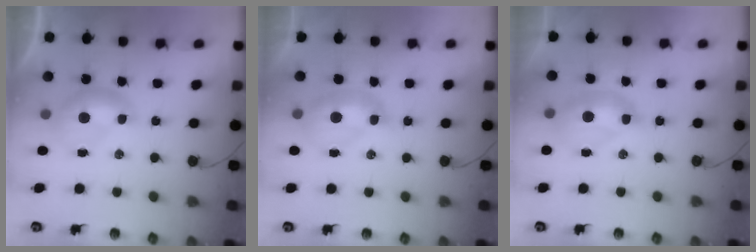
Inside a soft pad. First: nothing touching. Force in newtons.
{"total": 2.0, "press": 1.9, "slide": 0.7}
{"total": 2.5, "press": 2.5, "slide": 0.6}